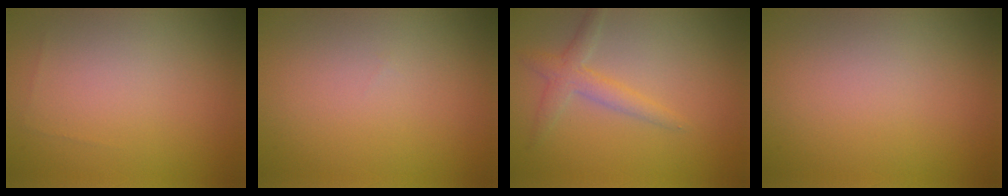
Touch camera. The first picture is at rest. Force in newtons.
{"total": 0.0}
{"total": 2.4, "press": 2.4, "slide": 0.1}
{"total": 0.0}